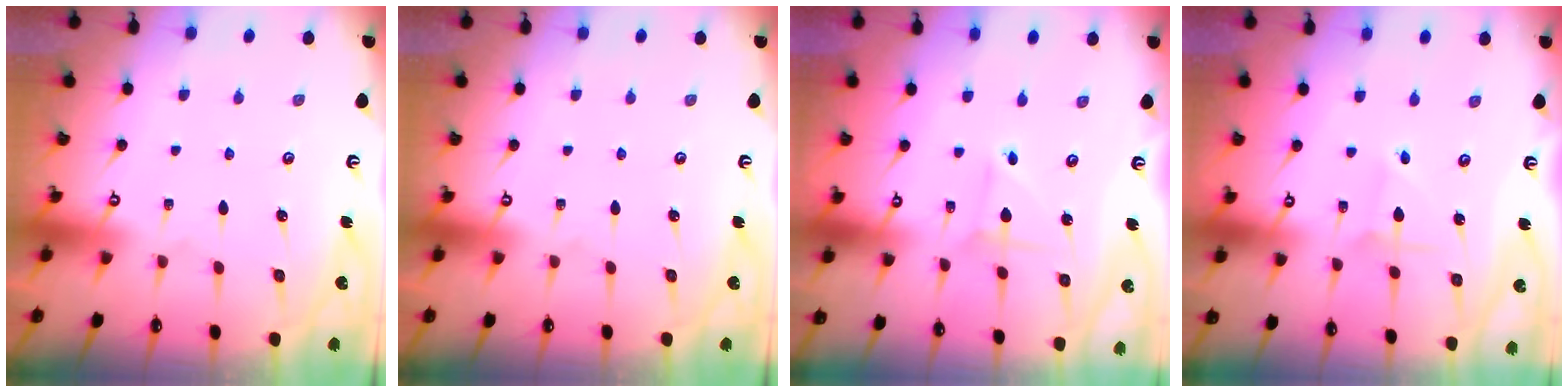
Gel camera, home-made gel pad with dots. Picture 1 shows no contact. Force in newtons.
{"total": 0.0}
{"total": 2.4, "press": 2.4, "slide": 0.2}
{"total": 1.8, "press": 1.8, "slide": 0.1}